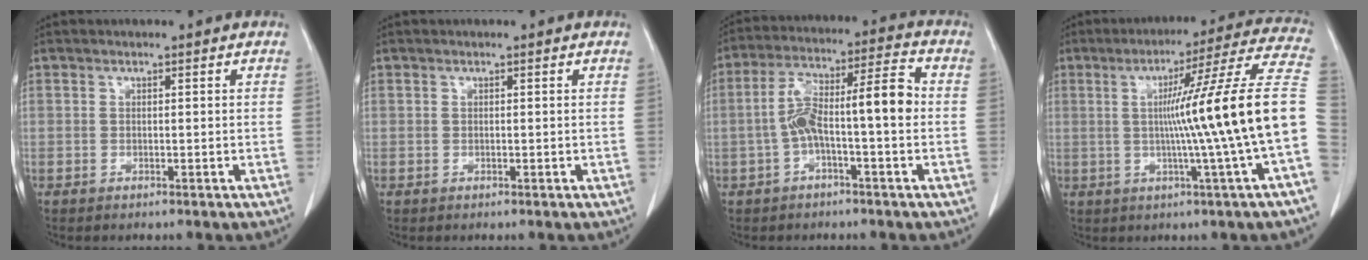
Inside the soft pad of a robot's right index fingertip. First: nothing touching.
{"total": 0.0}
{"total": 10.5, "force": [-1.4, 1.7, 10.2], "torque": [-0.180, 0.041, -0.025]}
{"total": 18.6, "force": [-1.3, -2.7, 18.4], "torque": [-0.234, 0.013, -0.030]}